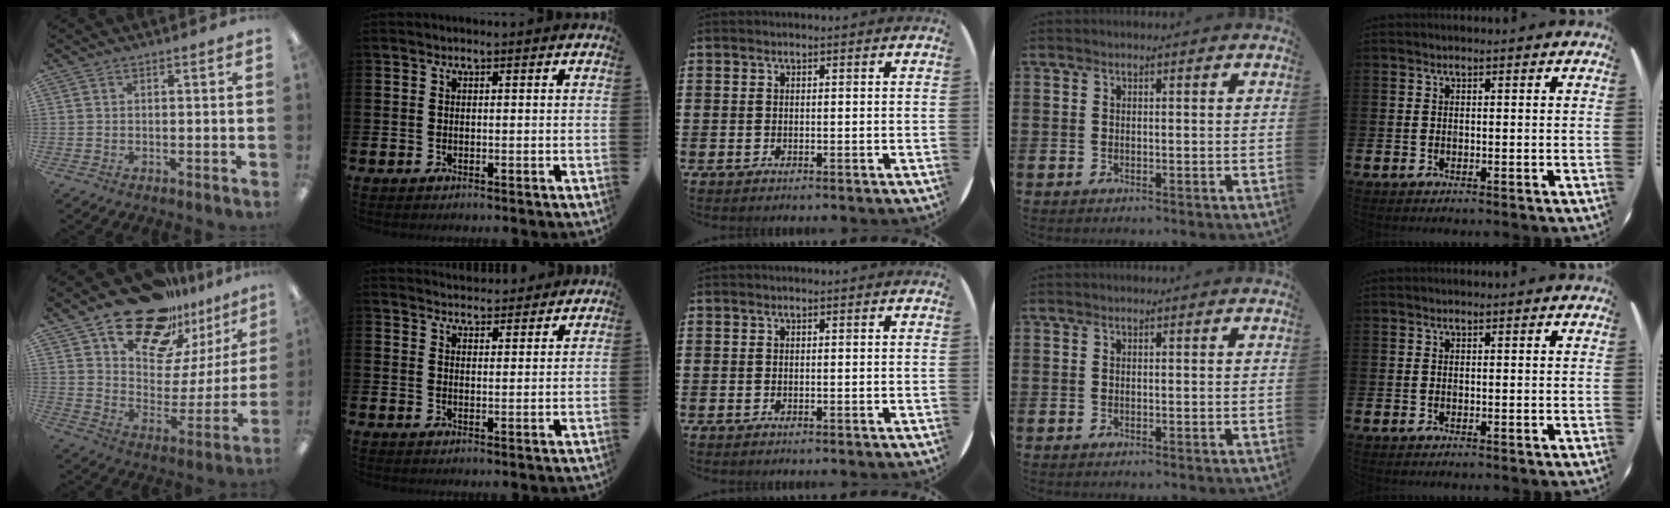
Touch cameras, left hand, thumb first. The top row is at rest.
{"thumb": {"total": 19.9, "force": [15.2, 10.3, 7.6], "torque": [-0.123, -0.105, 0.268]}, "index": {"total": 3.7, "force": [3.6, 0.6, -0.4], "torque": [0.004, -0.021, 0.066]}}